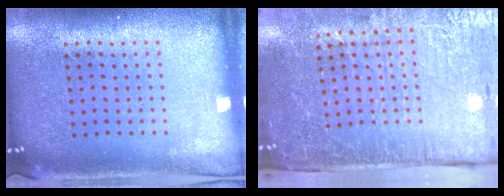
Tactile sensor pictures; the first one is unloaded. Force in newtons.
{"total": 5.0, "press": 4.1, "slide": 3.0}